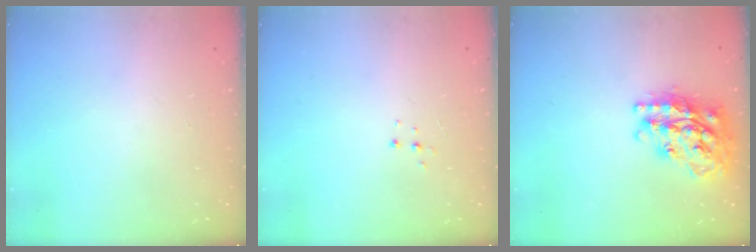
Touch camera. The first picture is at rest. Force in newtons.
{"total": 4.2, "press": 4.2, "slide": 0.5}
{"total": 22.9, "press": 22.9, "slide": 1.8}